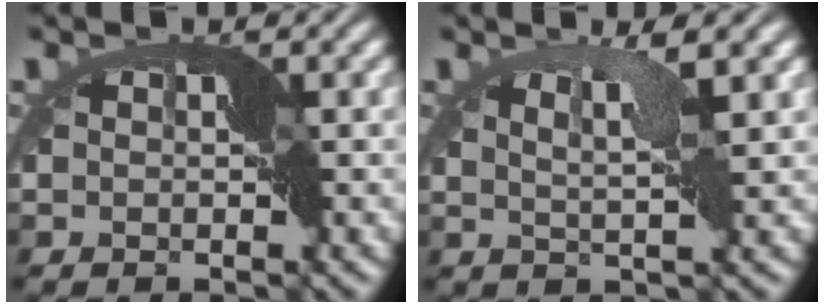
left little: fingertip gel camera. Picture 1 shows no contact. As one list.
[{"total": 2.5, "force": [1.8, -1.2, 1.2], "torque": [-0.031, 0.005, 0.027]}]